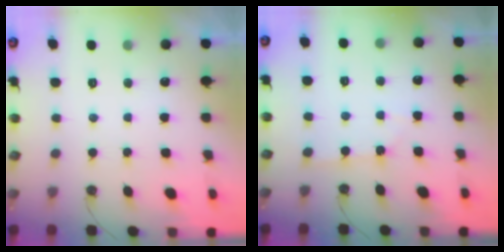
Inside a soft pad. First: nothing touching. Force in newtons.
{"total": 2.2, "press": 2.2, "slide": 0.4}